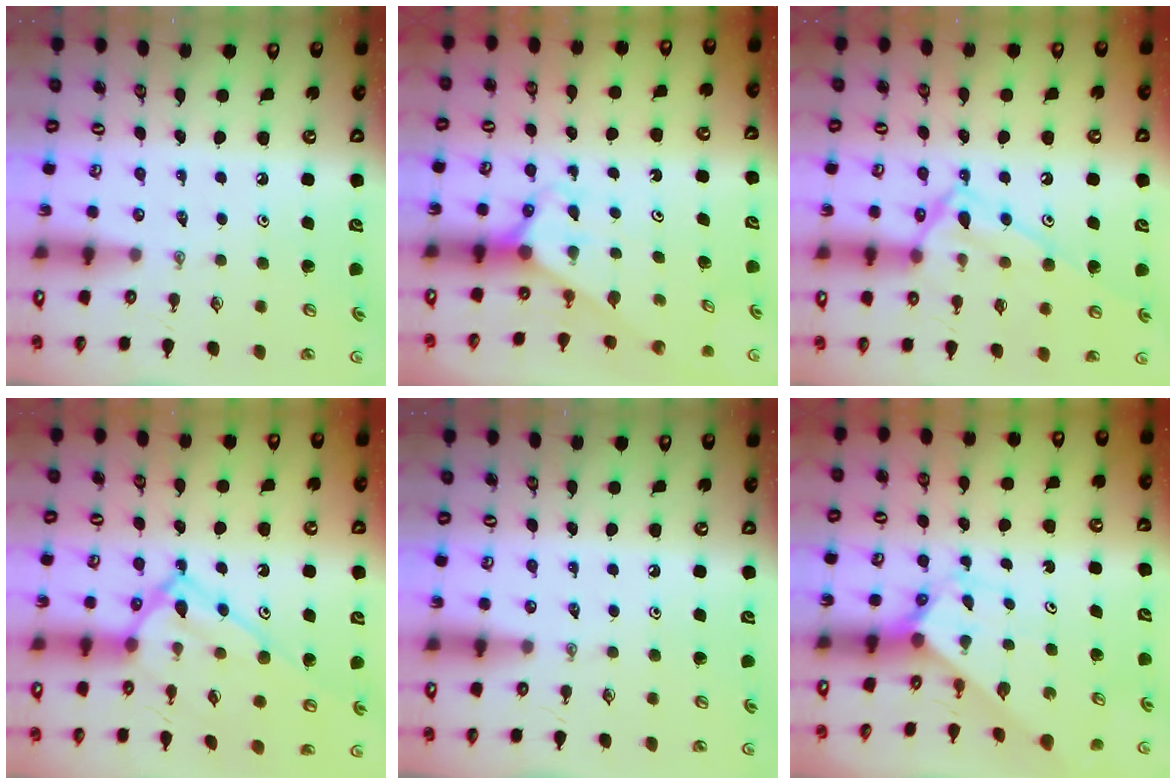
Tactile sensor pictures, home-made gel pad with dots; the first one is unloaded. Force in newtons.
{"total": 2.6, "press": 2.6, "slide": 0.2}
{"total": 15.8, "press": 15.8, "slide": 1.1}
{"total": 15.6, "press": 15.6, "slide": 0.6}
{"total": 0.0}
{"total": 2.5, "press": 2.5, "slide": 0.2}